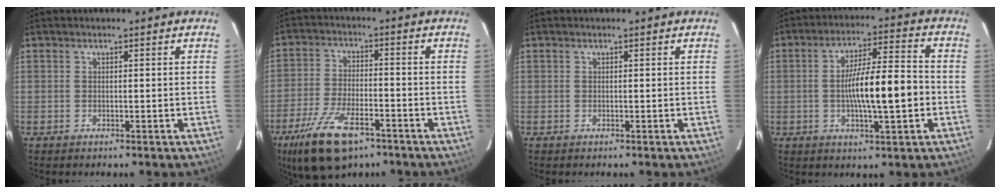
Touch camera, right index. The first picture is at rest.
{"total": 11.7, "force": [-7.4, 4.2, 8.0], "torque": [-0.160, -0.014, -0.126]}
{"total": 0.0}
{"total": 11.5, "force": [-1.7, 1.6, 11.3], "torque": [-0.194, 0.012, -0.030]}